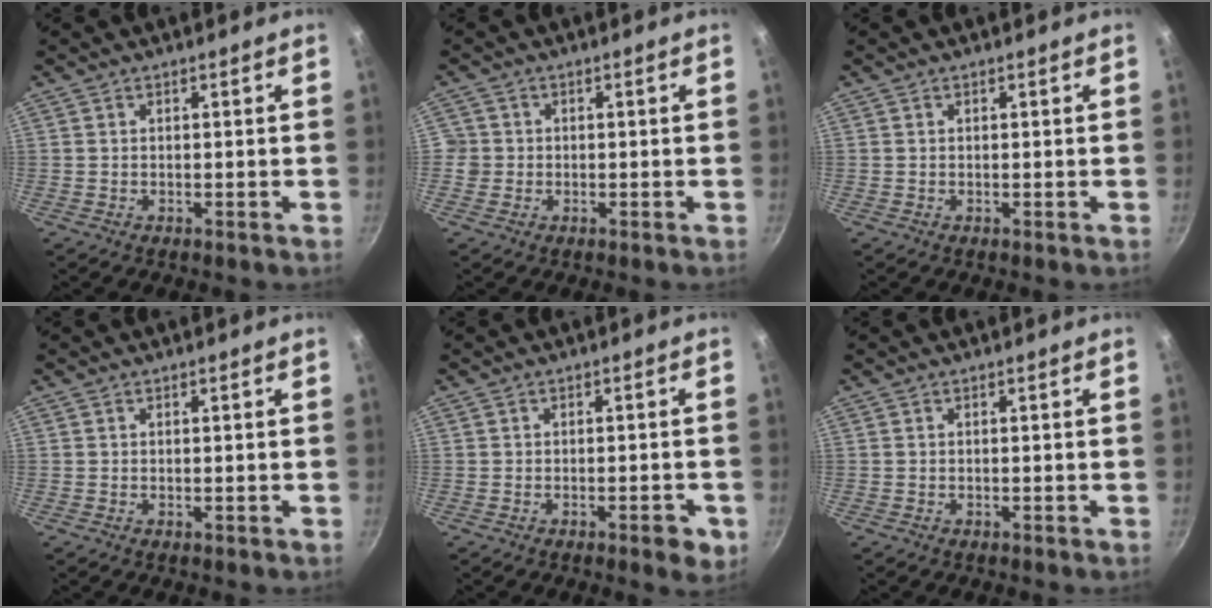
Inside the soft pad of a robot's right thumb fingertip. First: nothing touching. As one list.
[{"total": 2.7, "force": [-0.4, 2.6, 0.5], "torque": [0.005, 0.010, -0.010]}, {"total": 0.0}, {"total": 0.0}, {"total": 4.2, "force": [-1.7, 1.7, 3.4], "torque": [-0.031, 0.010, -0.019]}, {"total": 0.0}]